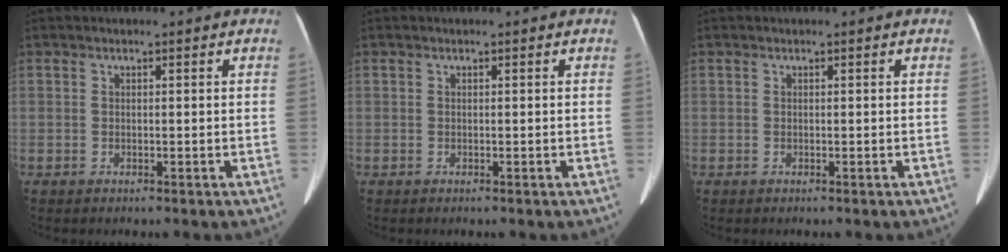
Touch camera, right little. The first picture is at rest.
{"total": 0.0}
{"total": 0.0}